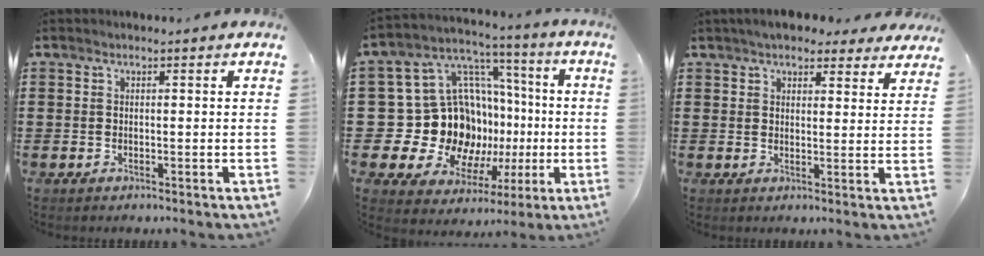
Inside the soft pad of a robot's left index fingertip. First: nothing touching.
{"total": 14.3, "force": [-1.9, 13.0, 5.5], "torque": [-0.149, -0.013, -0.015]}
{"total": 4.5, "force": [4.0, 1.4, 1.4], "torque": [-0.039, -0.002, 0.075]}